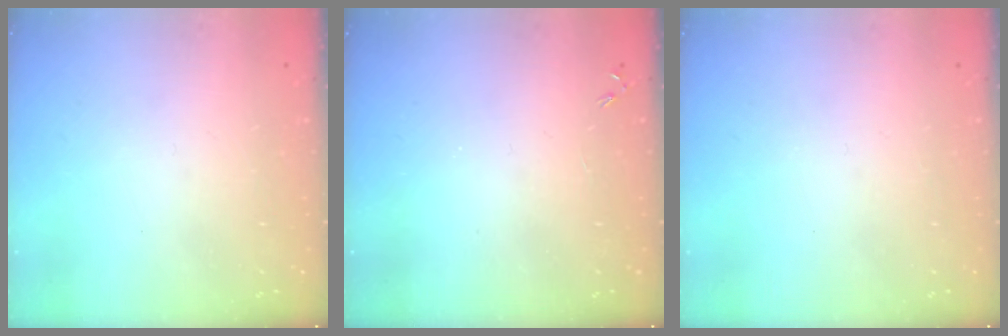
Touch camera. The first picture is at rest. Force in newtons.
{"total": 0.0}
{"total": 0.0}